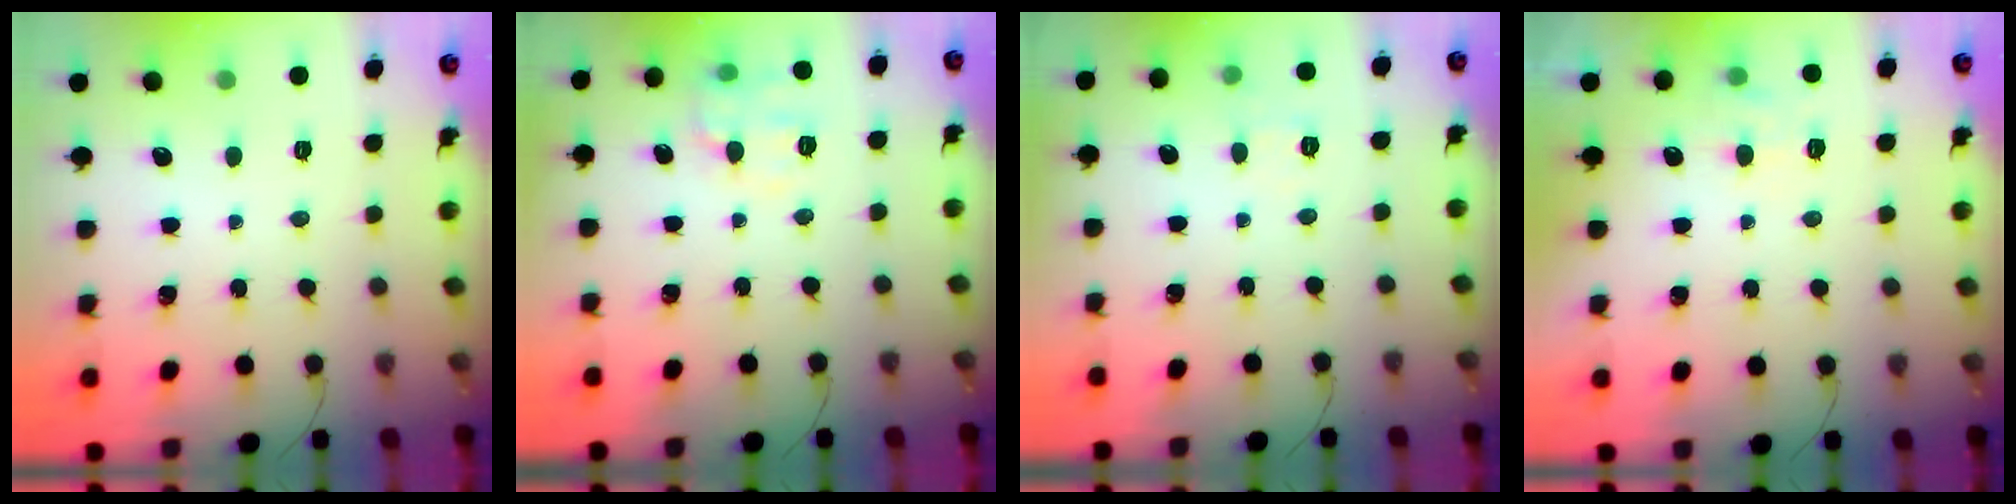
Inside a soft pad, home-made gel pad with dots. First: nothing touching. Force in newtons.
{"total": 8.9, "press": 8.9, "slide": 0.4}
{"total": 6.1, "press": 6.0, "slide": 1.3}
{"total": 6.7, "press": 6.6, "slide": 1.3}